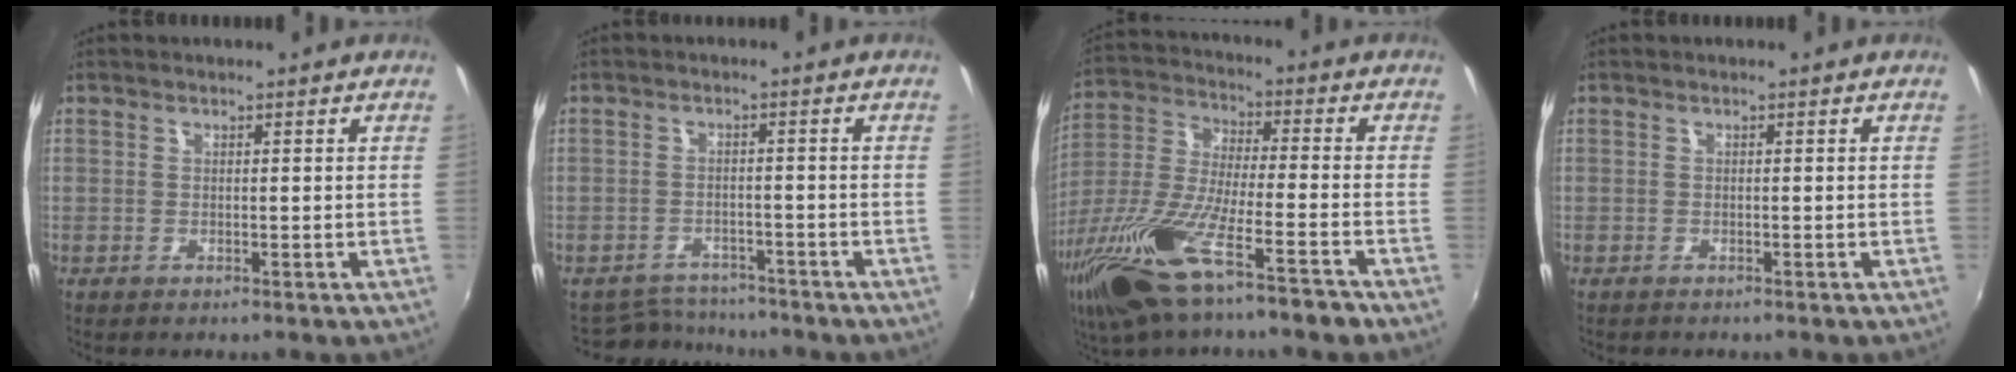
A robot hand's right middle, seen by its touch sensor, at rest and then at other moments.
{"total": 6.5, "force": [-6.1, 2.1, 0.2], "torque": [-0.023, 0.006, -0.098]}
{"total": 19.5, "force": [-12.6, 3.6, 14.5], "torque": [-0.303, -0.046, -0.236]}
{"total": 0.6, "force": [-0.6, 0.3, 0.1], "torque": [-0.004, -0.001, -0.009]}